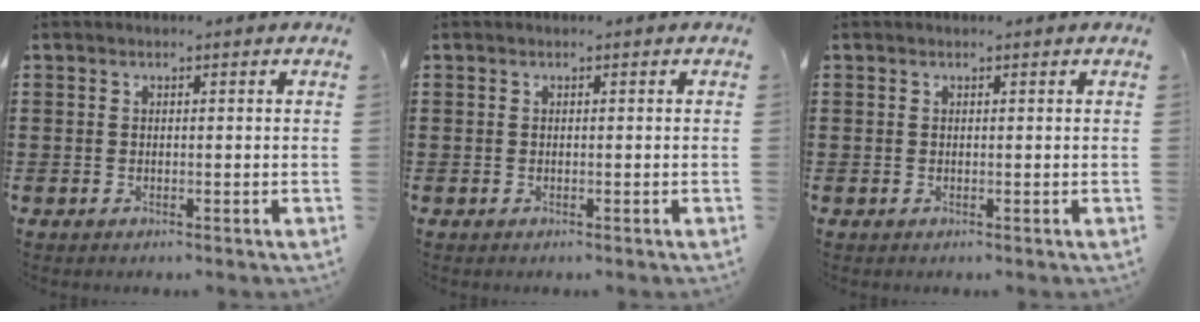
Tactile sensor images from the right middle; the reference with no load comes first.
{"total": 0.0}
{"total": 0.0}